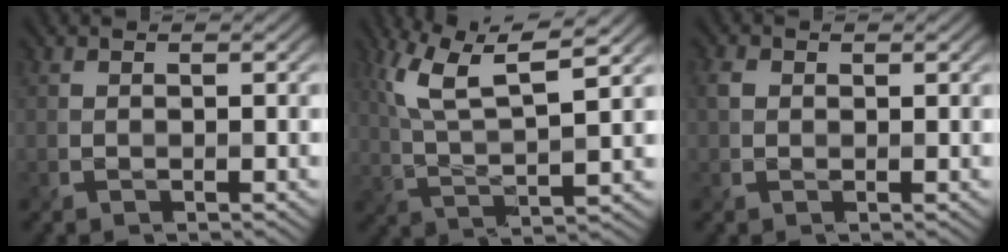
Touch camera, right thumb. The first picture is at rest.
{"total": 10.9, "force": [5.5, 3.1, 8.9], "torque": [-0.196, 0.009, 0.107]}
{"total": 1.6, "force": [0.4, 1.3, 0.9], "torque": [-0.025, 0.000, 0.007]}